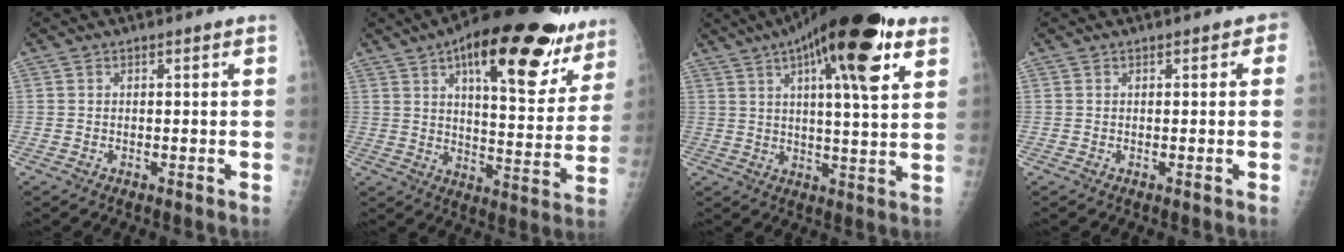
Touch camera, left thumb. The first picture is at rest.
{"total": 26.0, "force": [15.1, 9.7, 18.9], "torque": [-0.230, -0.036, 0.214]}
{"total": 21.0, "force": [10.4, 5.3, 17.5], "torque": [-0.259, -0.013, 0.152]}
{"total": 1.6, "force": [0.5, 0.9, 1.2], "torque": [-0.002, 0.003, 0.003]}